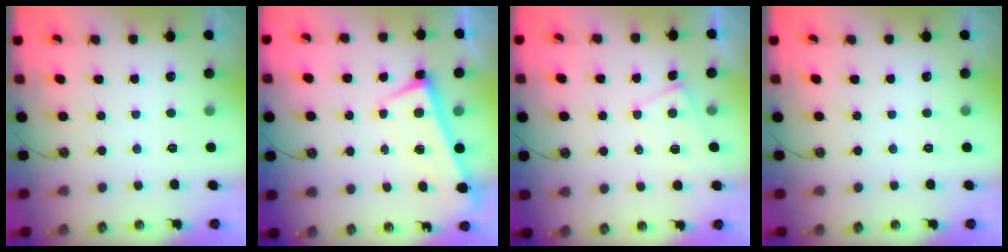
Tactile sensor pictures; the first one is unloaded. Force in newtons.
{"total": 0.8, "press": 0.6, "slide": 0.5}
{"total": 2.1, "press": 2.0, "slide": 0.3}
{"total": 0.0}